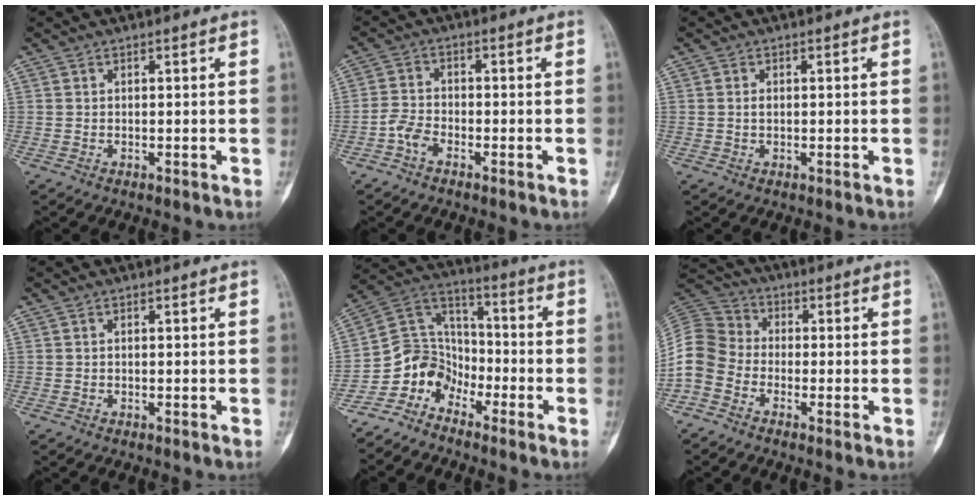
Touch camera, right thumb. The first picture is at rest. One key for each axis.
{"total": 3.6, "fx": -2.2, "fy": 2.1, "fz": 2.0, "tx": -0.034, "ty": 0.015, "tz": -0.048}
{"total": 1.0, "fx": 0.0, "fy": 0.6, "fz": 0.7, "tx": -0.011, "ty": 0.001, "tz": 0.001}
{"total": 0.0}
{"total": 9.3, "fx": -6.5, "fy": 6.4, "fz": 1.8, "tx": -0.007, "ty": 0.088, "tz": -0.145}
{"total": 9.0, "fx": -3.5, "fy": 7.2, "fz": 4.2, "tx": -0.076, "ty": 0.037, "tz": -0.085}